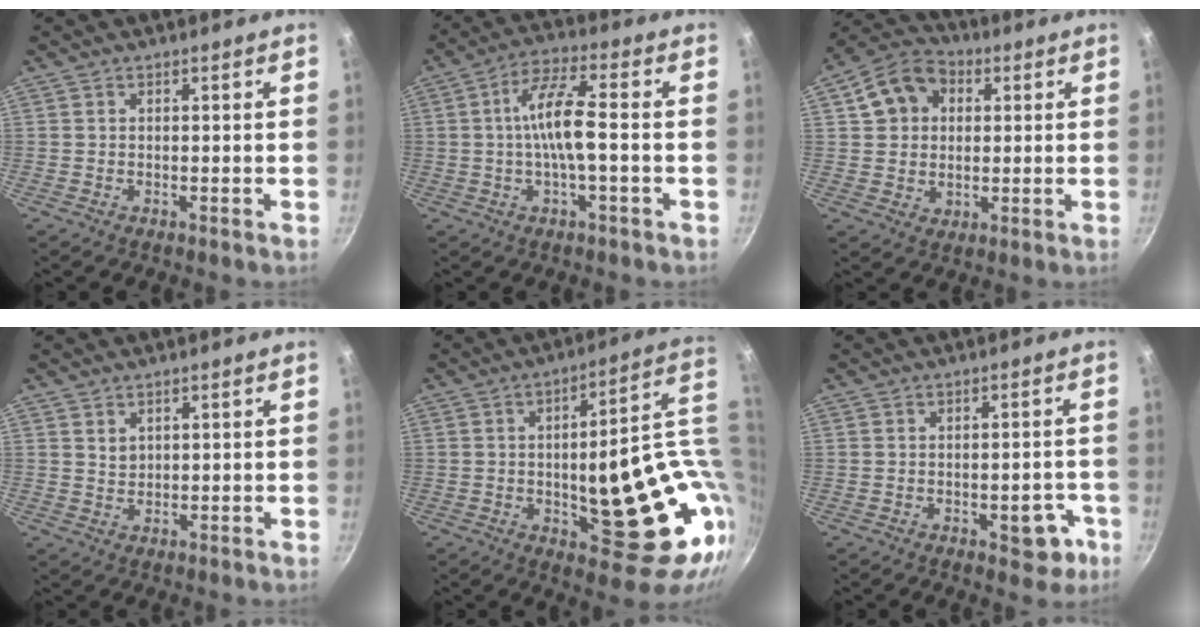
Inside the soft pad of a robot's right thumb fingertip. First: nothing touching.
{"total": 9.2, "force": [-0.7, 2.2, 8.9], "torque": [-0.169, 0.027, -0.021]}
{"total": 11.8, "force": [3.1, 9.5, 6.2], "torque": [-0.084, 0.009, 0.043]}
{"total": 2.0, "force": [1.2, 1.4, 0.8], "torque": [-0.009, -0.004, 0.025]}
{"total": 25.6, "force": [1.4, 10.1, 23.5], "torque": [-0.274, -0.009, 0.036]}
{"total": 6.2, "force": [-2.3, 3.3, 4.7], "torque": [-0.028, 0.017, -0.026]}